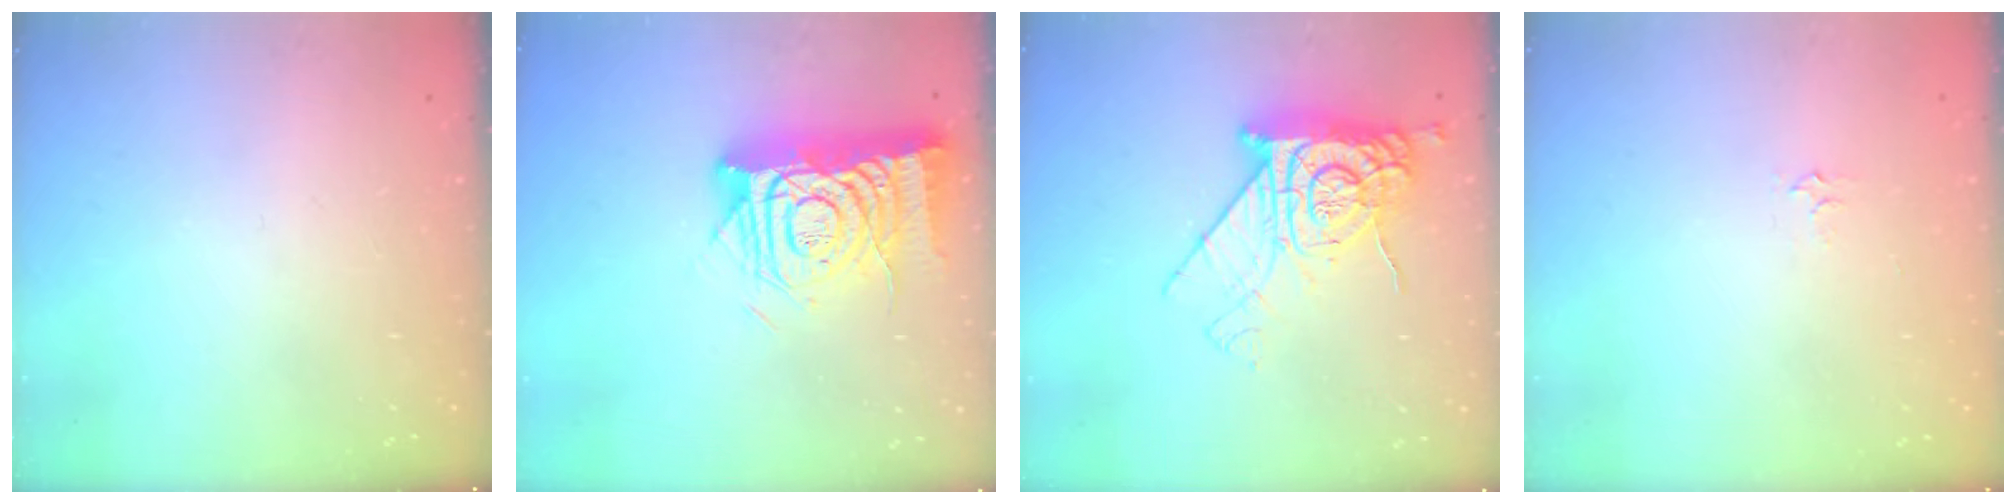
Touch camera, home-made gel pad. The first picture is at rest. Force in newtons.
{"total": 14.1, "press": 14.0, "slide": 2.0}
{"total": 13.3, "press": 13.3, "slide": 1.0}
{"total": 3.4, "press": 3.4, "slide": 0.5}